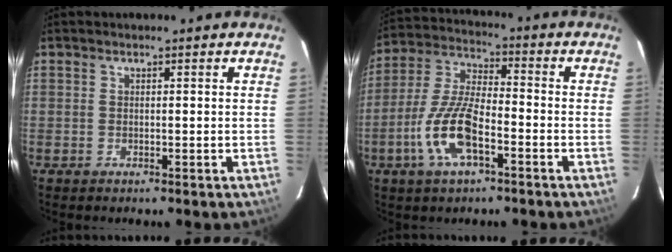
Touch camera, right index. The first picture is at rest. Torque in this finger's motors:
{"motor_torque": [1.49, -0.65, 0.88, 0.20]}